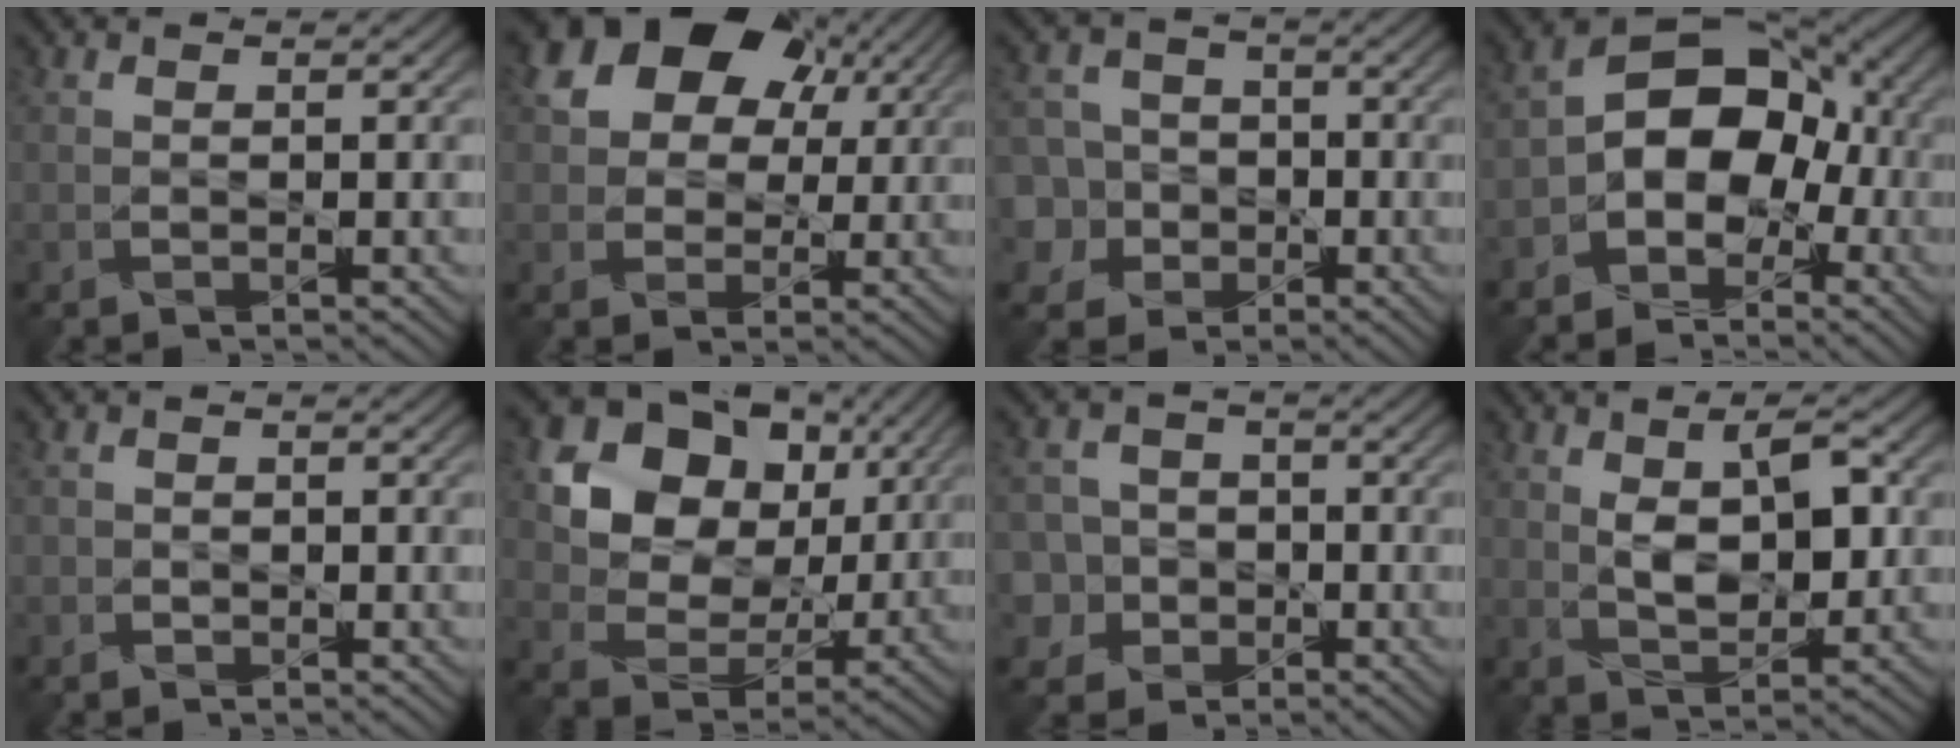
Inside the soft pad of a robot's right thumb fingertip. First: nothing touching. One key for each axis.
{"total": 14.5, "fx": 6.4, "fy": 10.5, "fz": 7.6, "tx": -0.171, "ty": 0.055, "tz": 0.110}
{"total": 8.8, "fx": -2.5, "fy": 8.0, "fz": 2.7, "tx": -0.092, "ty": -0.011, "tz": -0.073}
{"total": 9.8, "fx": -2.5, "fy": 7.1, "fz": 6.4, "tx": -0.096, "ty": 0.004, "tz": -0.066}
{"total": 1.3, "fx": -0.4, "fy": 1.1, "fz": 0.4, "tx": 0.000, "ty": -0.003, "tz": -0.009}
{"total": 13.5, "fx": 4.8, "fy": 10.4, "fz": 7.1, "tx": -0.154, "ty": 0.008, "tz": 0.086}
{"total": 7.8, "fx": -2.0, "fy": 7.1, "fz": 2.3, "tx": -0.073, "ty": 0.004, "tz": -0.066}
{"total": 6.7, "fx": 1.3, "fy": 3.5, "fz": 5.6, "tx": -0.095, "ty": -0.001, "tz": 0.027}